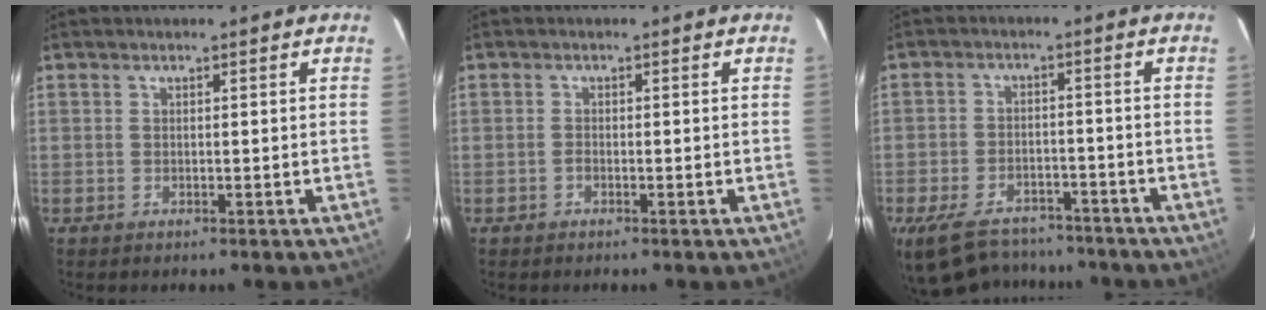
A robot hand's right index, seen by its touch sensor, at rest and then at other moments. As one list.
[{"total": 0.7, "force": [-0.5, 0.4, 0.4], "torque": [-0.005, 0.002, -0.010]}, {"total": 16.2, "force": [-12.6, 7.7, 6.7], "torque": [-0.167, -0.006, -0.186]}]